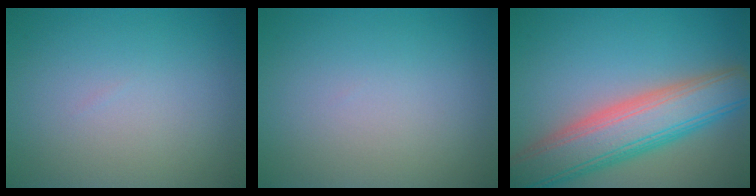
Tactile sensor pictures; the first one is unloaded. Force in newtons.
{"total": 0.0}
{"total": 8.7, "press": 8.7, "slide": 0.4}